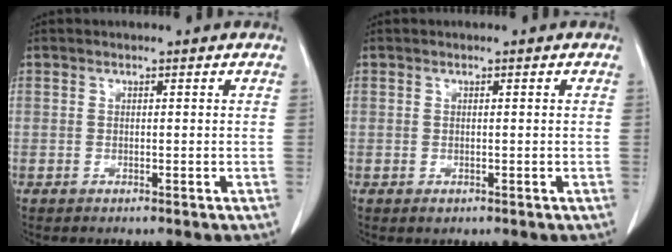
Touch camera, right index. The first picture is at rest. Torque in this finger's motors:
{"motor_torque": [-0.04, 0.00, 0.00, -0.01]}